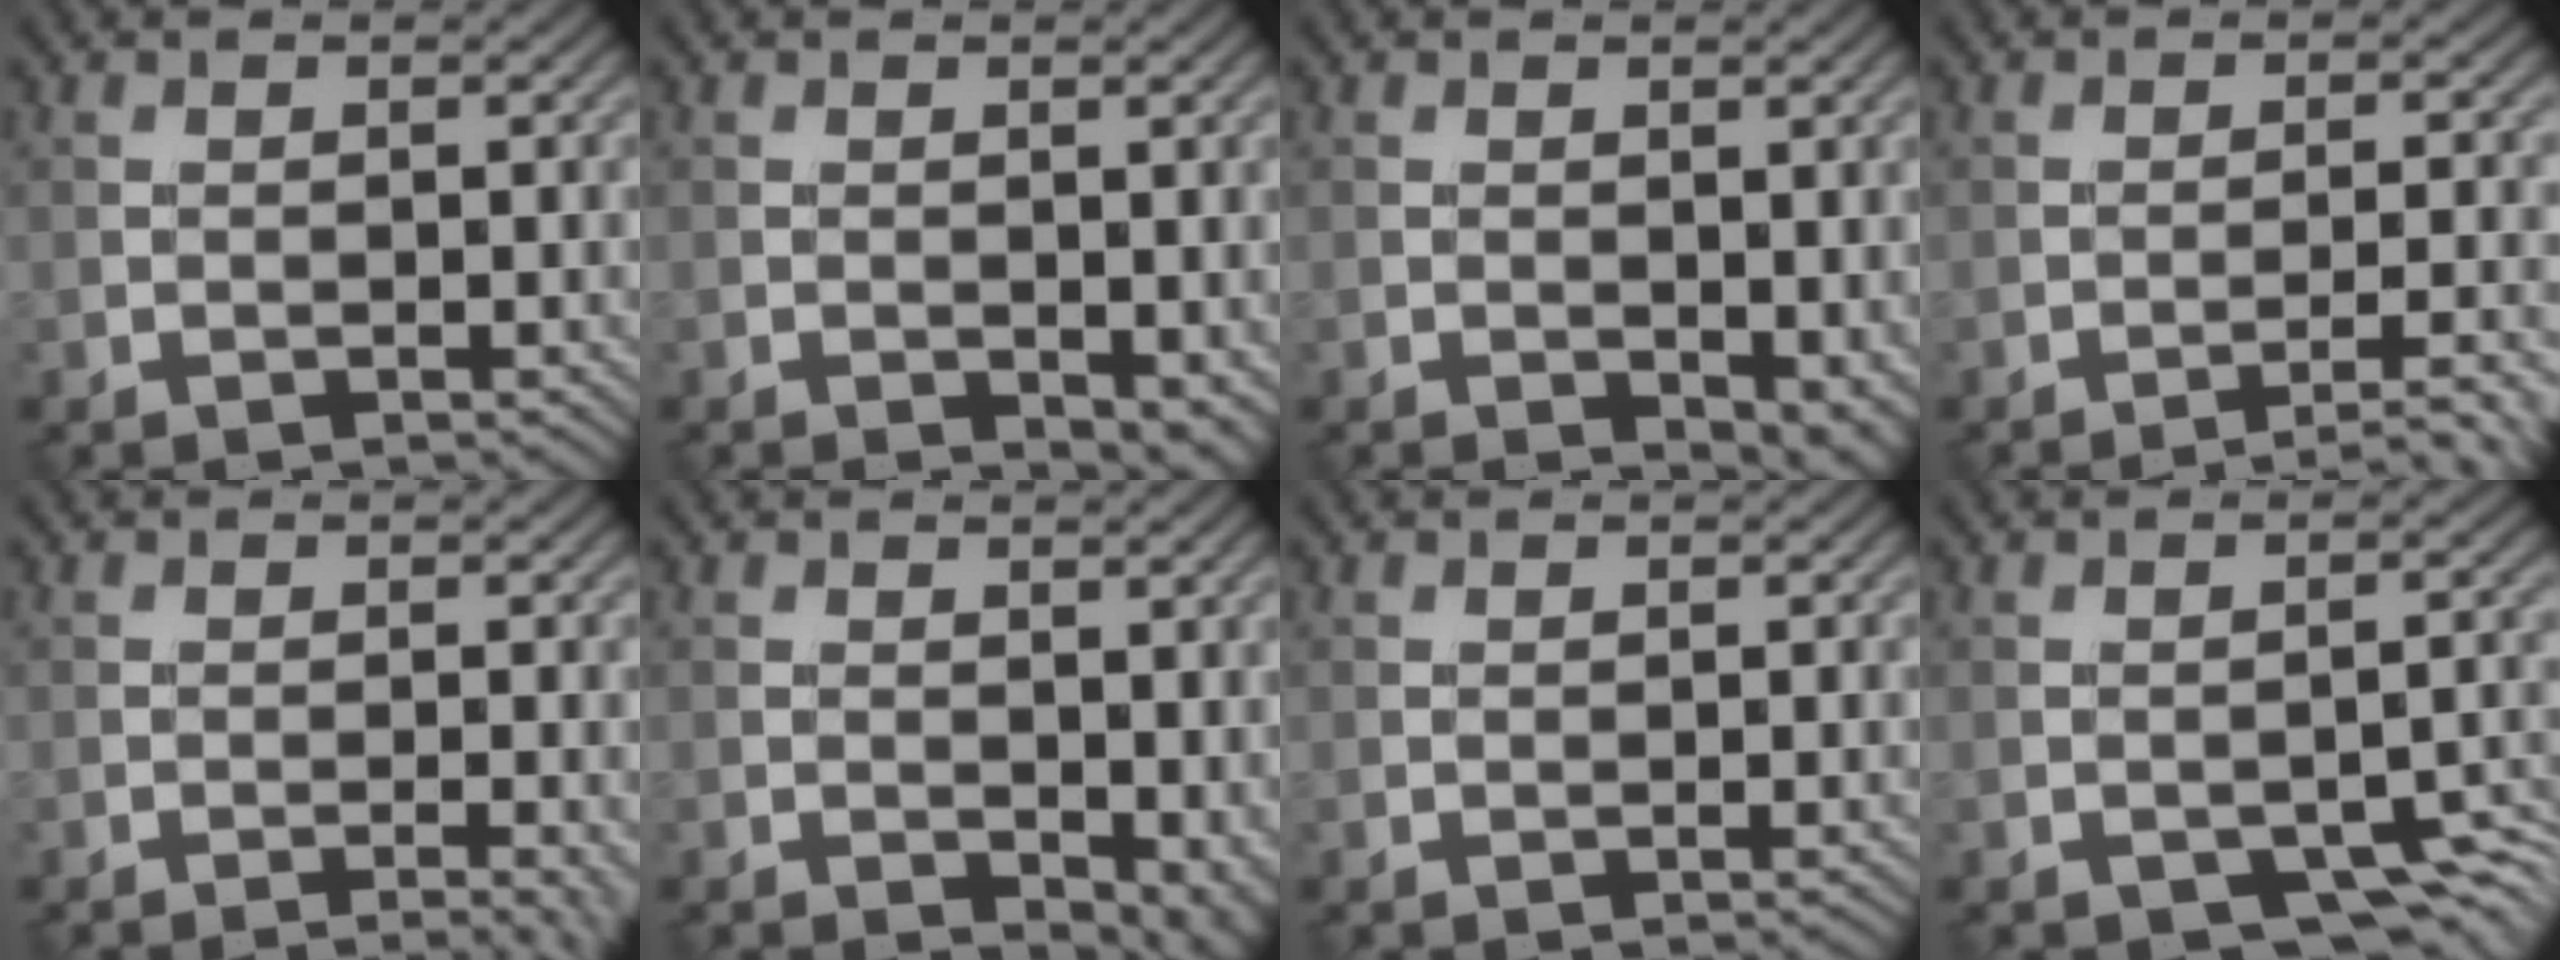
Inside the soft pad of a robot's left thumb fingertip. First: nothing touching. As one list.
[{"total": 3.1, "force": [-1.1, 1.4, 2.5], "torque": [-0.034, -0.011, -0.009]}, {"total": 3.9, "force": [-1.3, 2.1, 3.0], "torque": [-0.040, -0.016, -0.009]}, {"total": 5.4, "force": [-3.8, 0.7, 3.8], "torque": [-0.058, 0.011, -0.060]}, {"total": 3.2, "force": [-1.6, 0.5, 2.8], "torque": [-0.030, 0.006, -0.028]}, {"total": 5.3, "force": [-1.7, 3.3, 3.8], "torque": [-0.058, -0.024, -0.007]}, {"total": 0.0}, {"total": 5.2, "force": [-3.4, 2.3, 3.2], "torque": [-0.036, -0.007, -0.042]}]